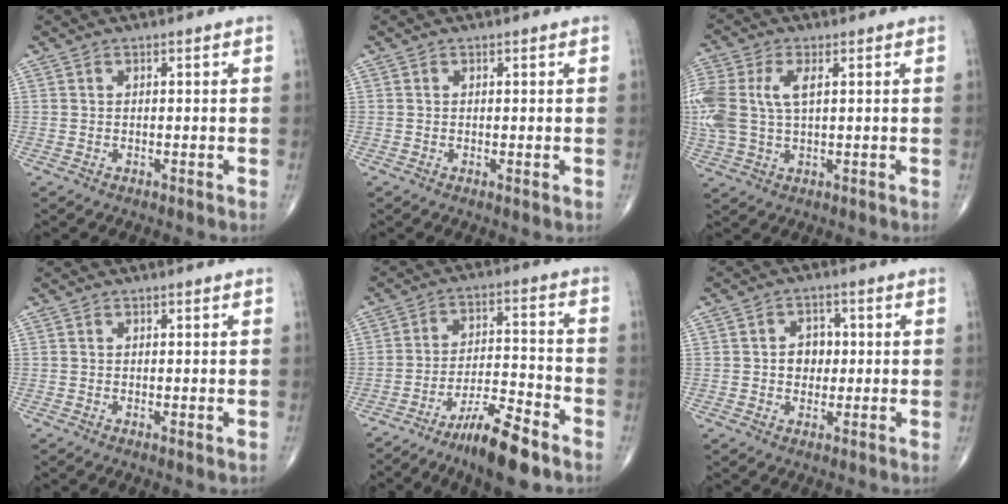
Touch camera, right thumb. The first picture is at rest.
{"total": 0.5, "force": [0.0, 0.1, 0.5], "torque": [-0.009, -0.003, -0.001]}
{"total": 12.8, "force": [2.3, 7.1, 10.3], "torque": [-0.273, 0.014, 0.049]}
{"total": 0.7, "force": [-0.1, 0.1, 0.7], "torque": [-0.012, -0.003, -0.002]}
{"total": 11.5, "force": [-8.0, 2.3, 7.9], "torque": [-0.137, 0.057, -0.138]}
{"total": 4.9, "force": [0.2, 4.0, 2.8], "torque": [-0.015, 0.008, -0.001]}